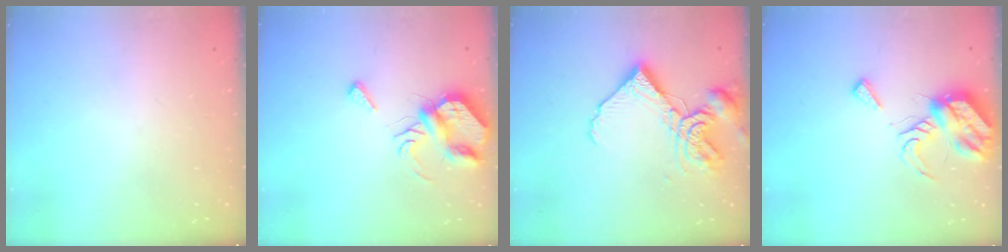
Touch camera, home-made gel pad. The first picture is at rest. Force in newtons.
{"total": 8.3, "press": 8.2, "slide": 0.6}
{"total": 11.9, "press": 11.8, "slide": 1.4}
{"total": 9.7, "press": 9.7, "slide": 1.1}